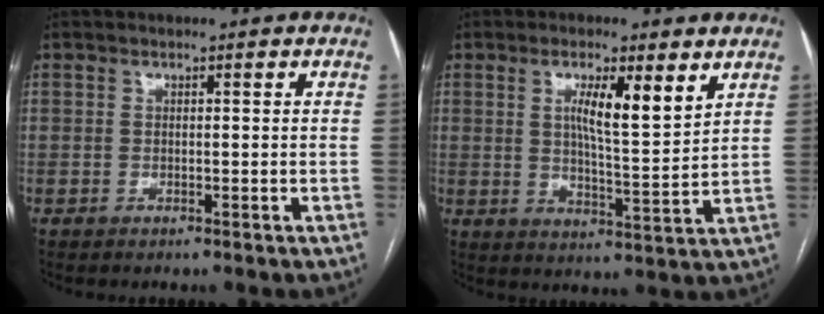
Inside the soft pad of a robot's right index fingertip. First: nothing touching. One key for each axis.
{"total": 8.2, "fx": 3.8, "fy": 1.1, "fz": 7.2, "tx": -0.124, "ty": -0.006, "tz": 0.062}